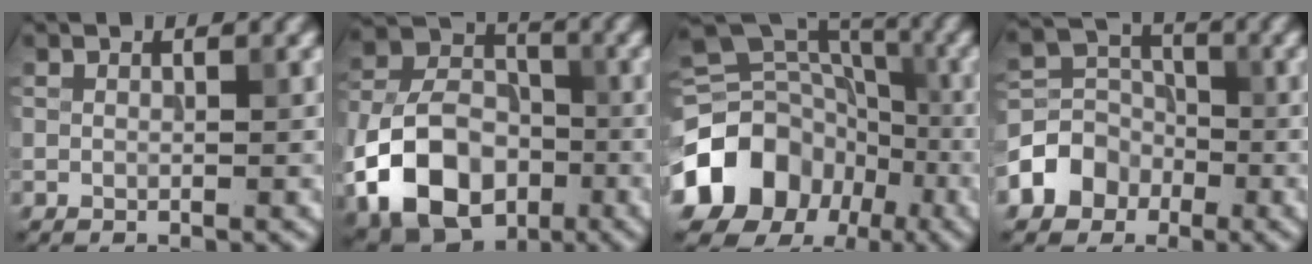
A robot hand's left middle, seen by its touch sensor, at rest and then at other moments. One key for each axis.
{"total": 11.2, "fx": -4.3, "fy": 7.8, "fz": 6.8, "tx": -0.140, "ty": -0.004, "tz": -0.088}
{"total": 15.6, "fx": -6.7, "fy": 12.9, "fz": 5.8, "tx": -0.133, "ty": -0.020, "tz": -0.128}
{"total": 4.8, "fx": -2.3, "fy": 3.9, "fz": 1.5, "tx": -0.021, "ty": 0.005, "tz": -0.055}